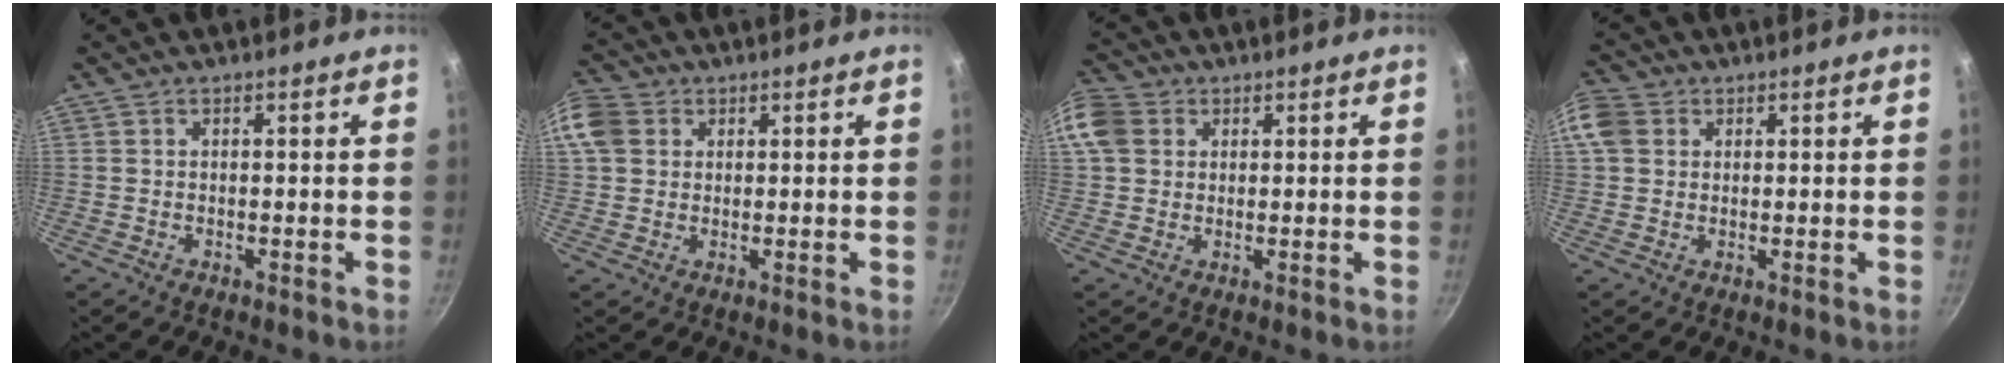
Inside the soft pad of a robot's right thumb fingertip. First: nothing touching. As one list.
[{"total": 7.4, "force": [2.1, 6.1, 3.6], "torque": [-0.061, 0.005, 0.028]}, {"total": 8.5, "force": [2.3, 7.0, 4.2], "torque": [-0.076, 0.009, 0.031]}, {"total": 5.7, "force": [1.6, 4.7, 2.8], "torque": [-0.046, 0.003, 0.019]}]